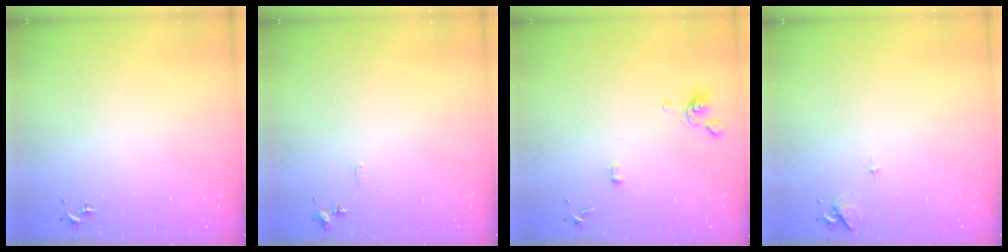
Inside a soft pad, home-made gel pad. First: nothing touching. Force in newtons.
{"total": 4.5, "press": 4.4, "slide": 0.6}
{"total": 4.0, "press": 4.0, "slide": 0.8}
{"total": 6.1, "press": 6.0, "slide": 0.8}